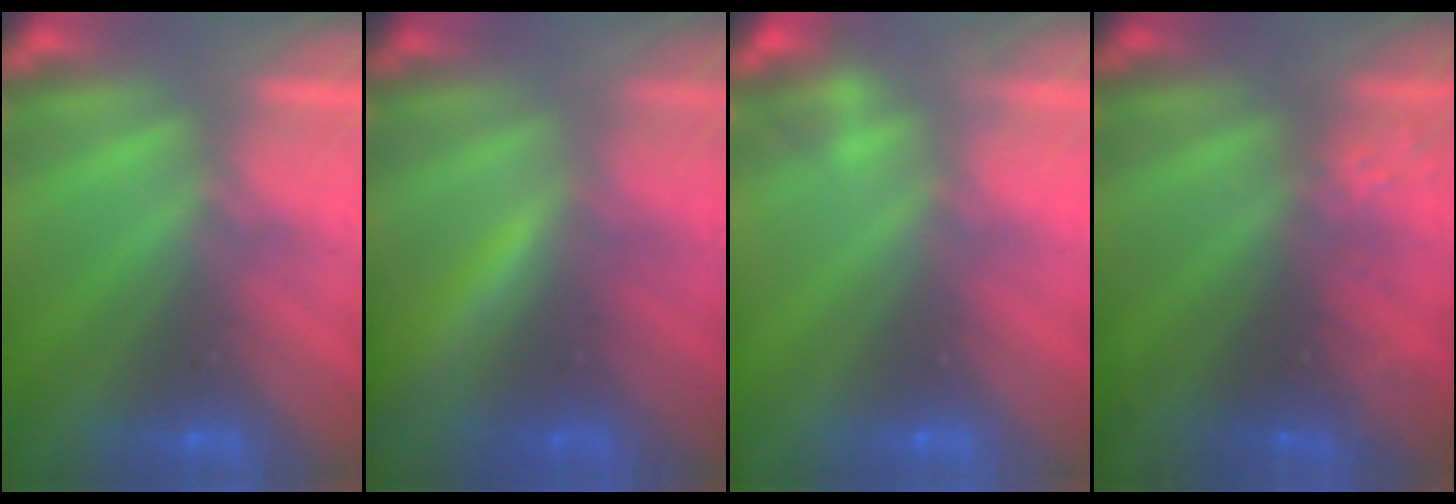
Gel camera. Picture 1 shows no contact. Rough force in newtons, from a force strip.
{"total": 1.9}
{"total": 2.2}
{"total": 8.9}